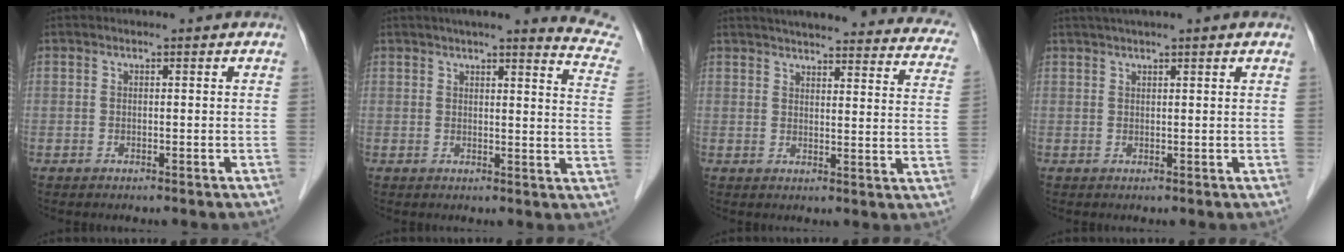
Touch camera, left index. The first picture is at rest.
{"total": 12.6, "force": [11.8, -0.3, 4.7], "torque": [-0.044, -0.062, 0.108]}
{"total": 26.9, "force": [24.4, 4.4, 10.4], "torque": [-0.133, -0.044, 0.268]}
{"total": 4.9, "force": [3.9, -0.3, 3.0], "torque": [-0.045, 0.034, 0.063]}